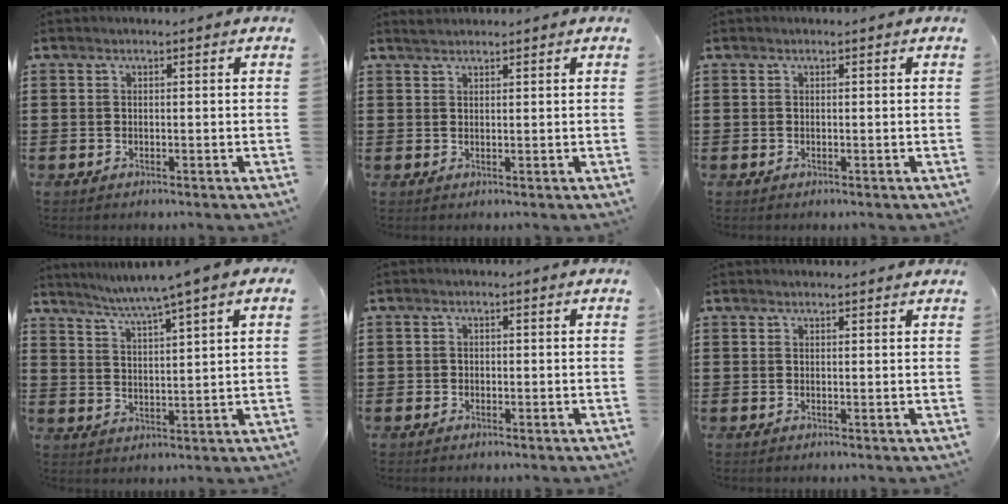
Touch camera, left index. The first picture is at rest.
{"total": 1.3, "force": [1.3, 0.2, 0.2], "torque": [-0.005, 0.000, 0.025]}
{"total": 0.0}
{"total": 4.4, "force": [3.7, -1.2, 2.1], "torque": [-0.056, -0.025, 0.057]}
{"total": 0.7, "force": [-0.2, 0.7, -0.1], "torque": [-0.001, 0.004, -0.005]}
{"total": 1.1, "force": [1.1, 0.0, 0.2], "torque": [-0.006, -0.001, 0.021]}